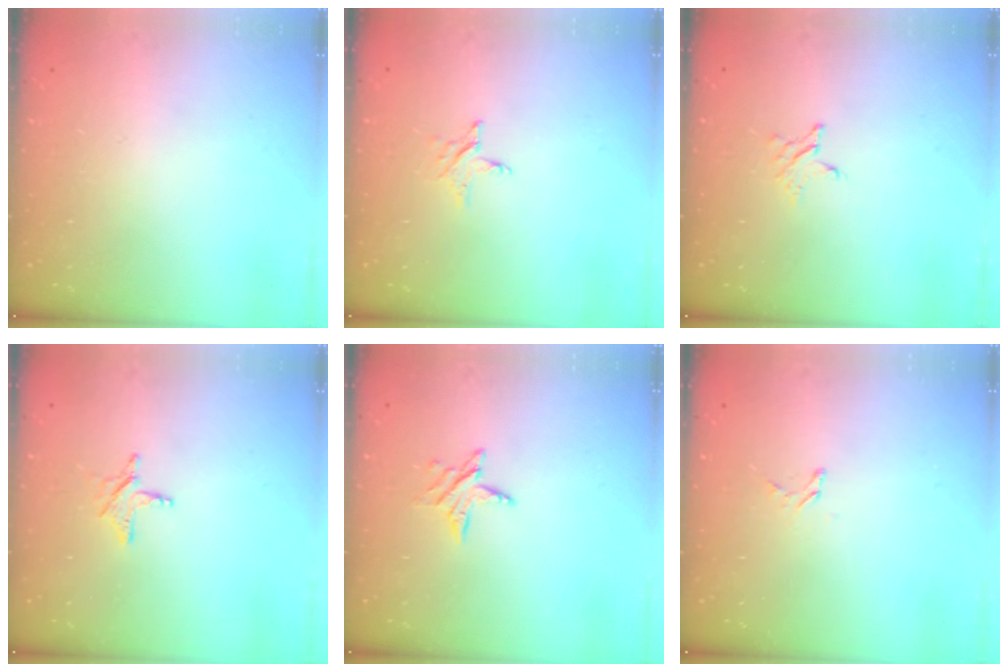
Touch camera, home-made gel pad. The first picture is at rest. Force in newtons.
{"total": 2.9, "press": 2.9, "slide": 0.2}
{"total": 2.5, "press": 2.5, "slide": 0.3}
{"total": 3.9, "press": 3.9, "slide": 0.3}
{"total": 6.1, "press": 6.1, "slide": 0.7}
{"total": 2.4, "press": 2.4, "slide": 0.2}